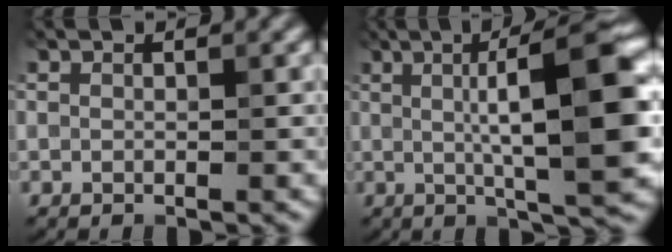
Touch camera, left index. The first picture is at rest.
{"total": 11.1, "force": [1.0, 2.0, 10.9], "torque": [-0.149, 0.015, 0.017]}